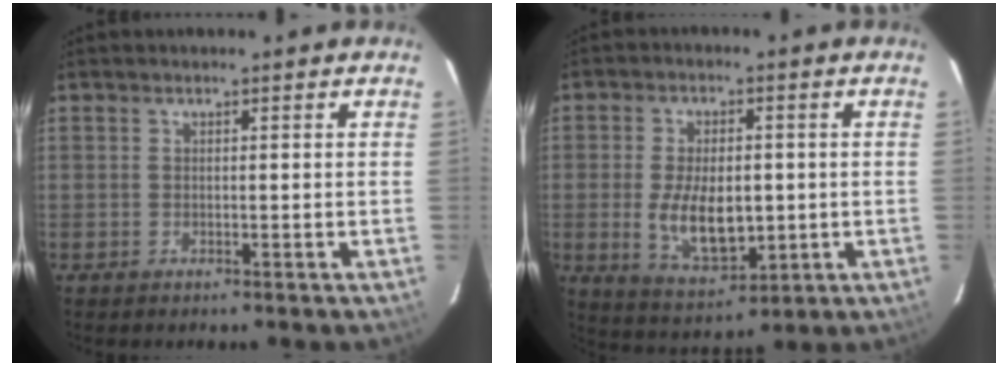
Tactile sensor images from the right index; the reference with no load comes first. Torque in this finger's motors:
{"motor_torque": [1.24, -0.60, 0.73, 0.16]}